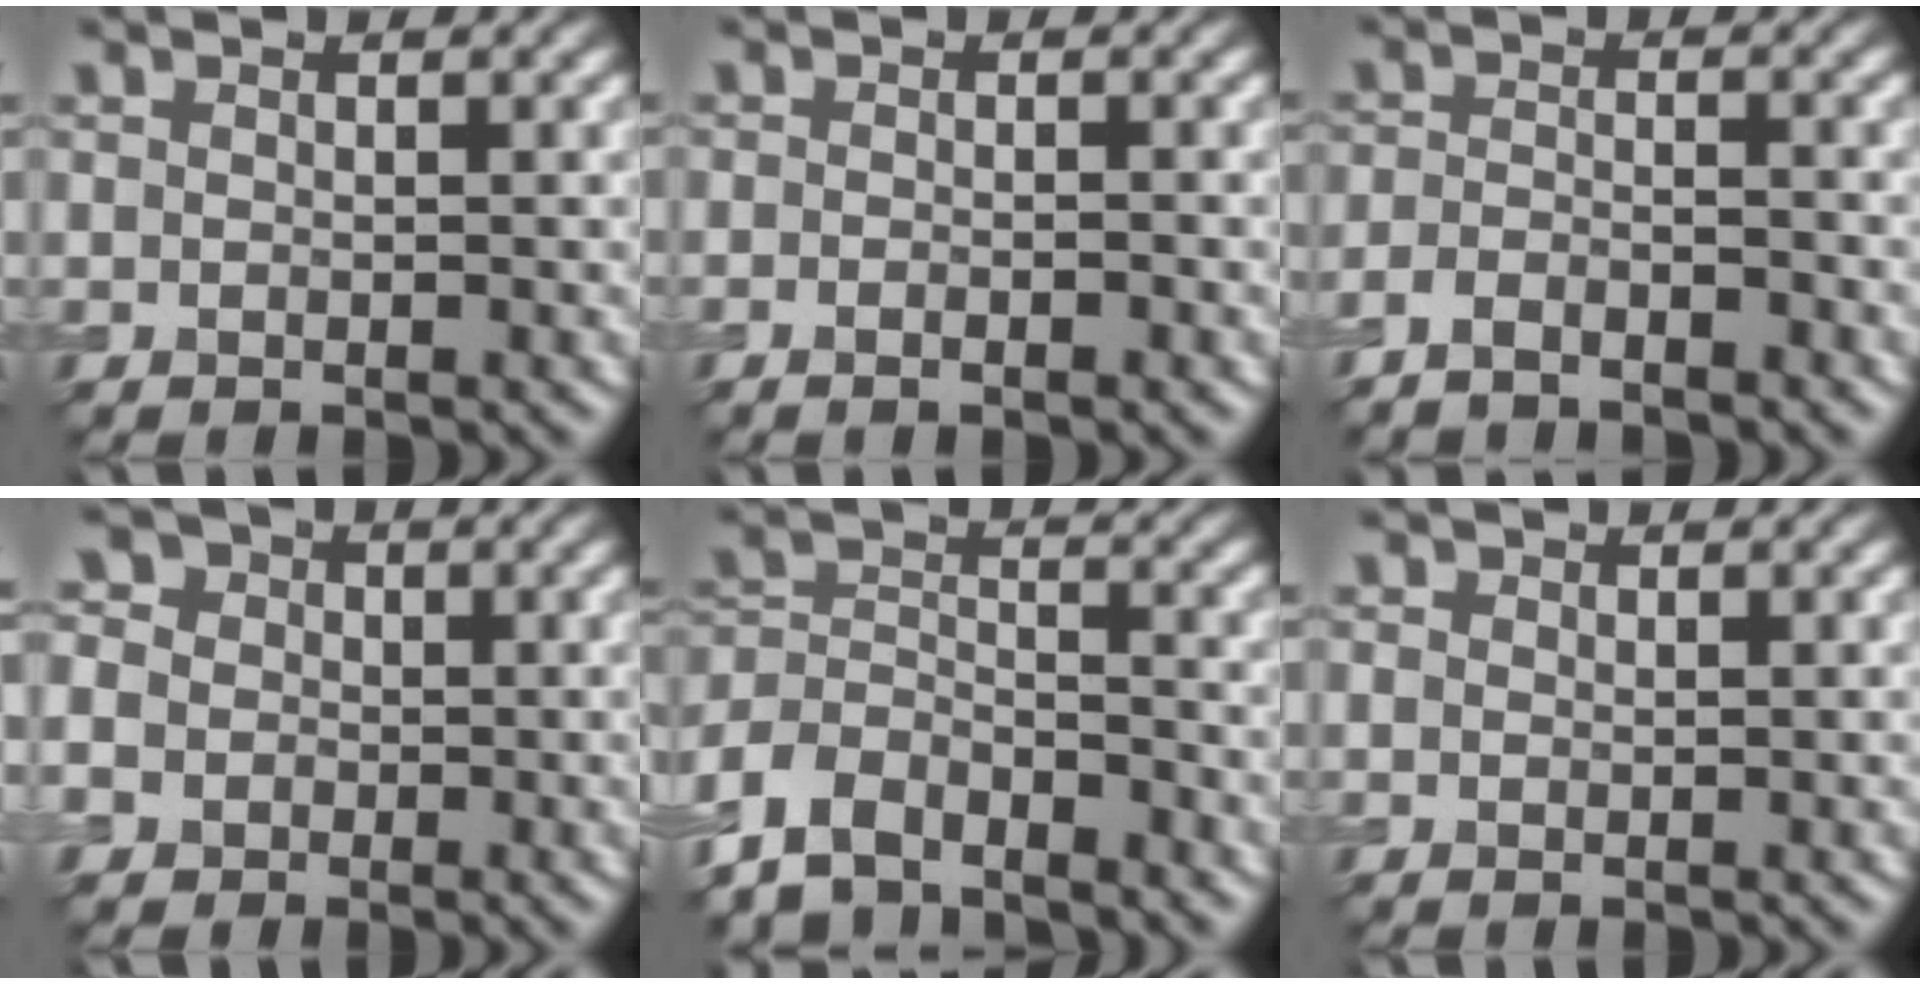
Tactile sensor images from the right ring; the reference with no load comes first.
{"total": 1.9, "force": [-0.6, 0.8, 1.6], "torque": [-0.008, 0.002, -0.014]}
{"total": 2.5, "force": [-2.1, 0.6, 1.2], "torque": [-0.022, 0.000, -0.045]}
{"total": 7.2, "force": [-0.6, 6.7, 2.7], "torque": [-0.066, 0.019, -0.049]}
{"total": 6.1, "force": [-5.1, 2.6, 2.0], "torque": [-0.040, -0.003, -0.106]}
{"total": 0.7, "force": [0.2, 0.6, 0.3], "torque": [-0.007, -0.001, 0.001]}